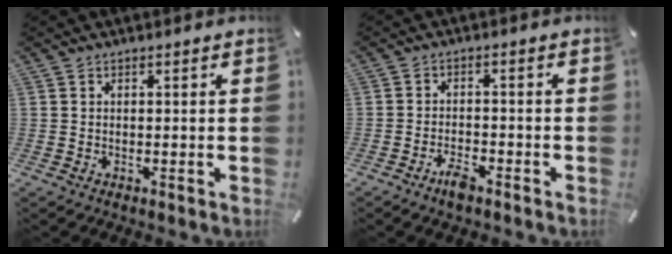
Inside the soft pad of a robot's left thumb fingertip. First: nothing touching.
{"total": 4.0, "force": [-3.2, 1.3, 2.1], "torque": [-0.052, 0.009, -0.063]}